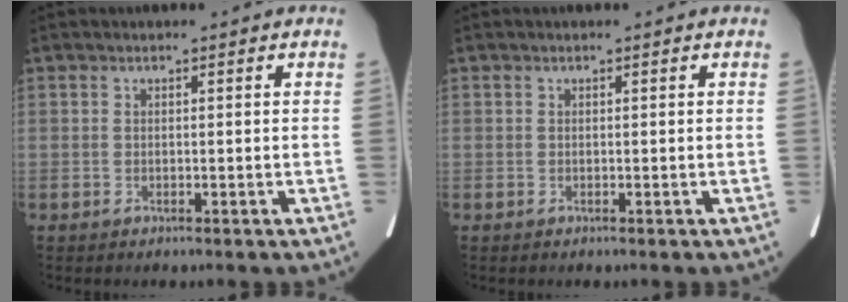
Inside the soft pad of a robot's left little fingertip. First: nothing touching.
{"total": 0.0}